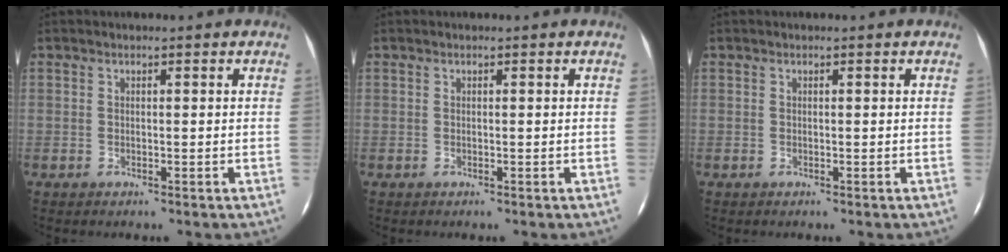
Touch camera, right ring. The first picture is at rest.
{"total": 0.0}
{"total": 0.0}